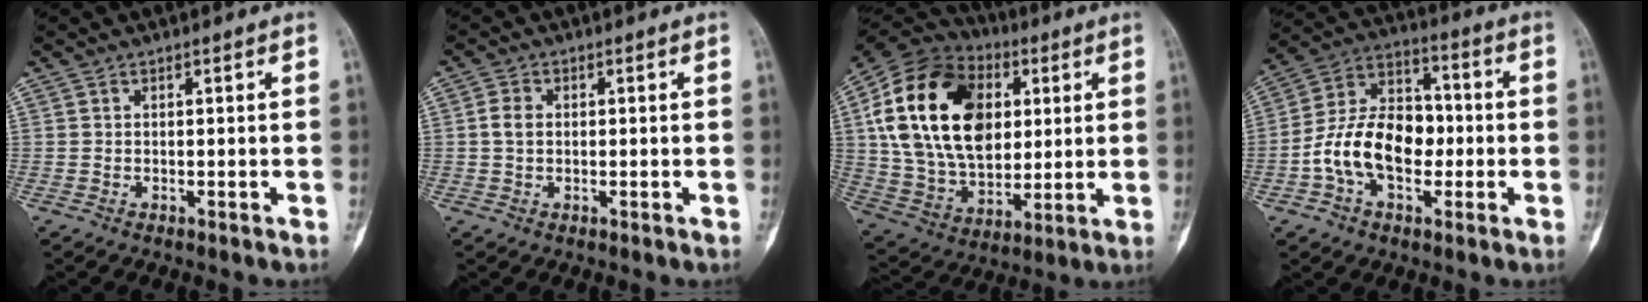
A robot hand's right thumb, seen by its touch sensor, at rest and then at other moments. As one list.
[{"total": 2.7, "force": [0.1, 2.0, 1.8], "torque": [-0.034, 0.005, -0.002]}, {"total": 27.9, "force": [6.0, 18.5, 20.0], "torque": [-0.365, 0.001, 0.109]}, {"total": 15.6, "force": [-2.7, 10.3, 11.4], "torque": [-0.185, 0.043, -0.053]}]